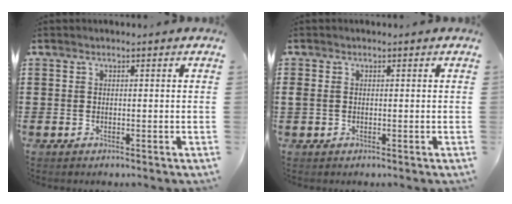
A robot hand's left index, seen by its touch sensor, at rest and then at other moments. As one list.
[{"total": 1.0, "force": [-0.1, 0.7, 0.7], "torque": [-0.023, 0.002, -0.005]}]